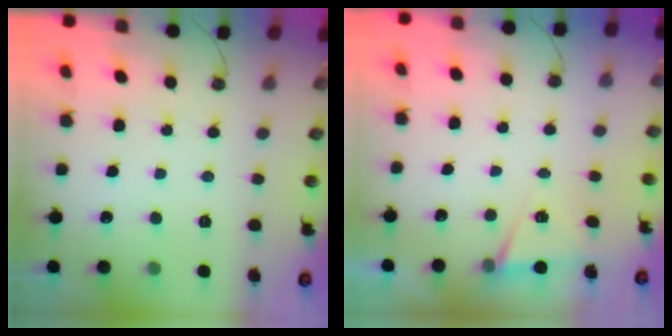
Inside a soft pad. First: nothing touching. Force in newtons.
{"total": 5.1, "press": 2.4, "slide": 4.5}